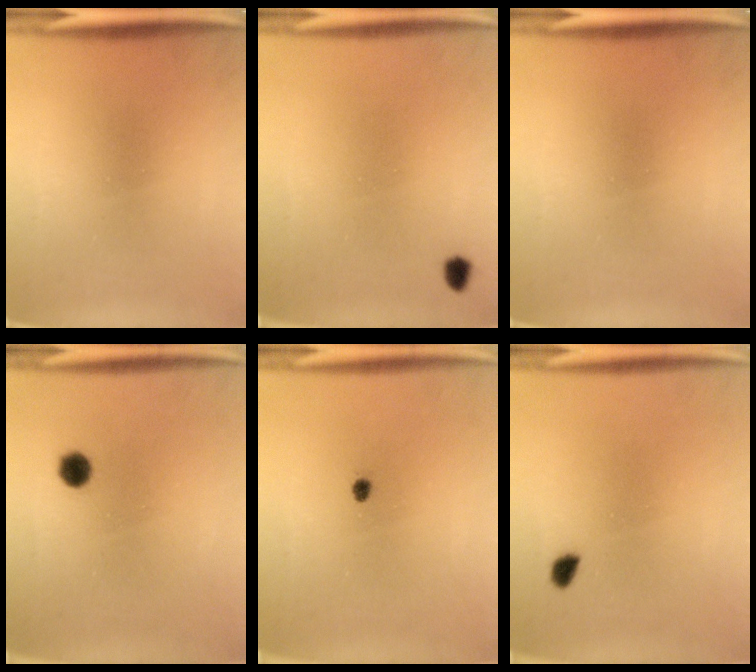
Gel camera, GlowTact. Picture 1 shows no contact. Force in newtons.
{"total": 1.4}
{"total": 0.0}
{"total": 2.5}
{"total": 1.0}
{"total": 1.7}